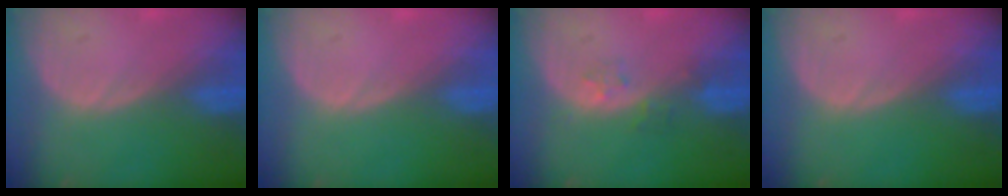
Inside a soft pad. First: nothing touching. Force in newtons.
{"total": 0.0}
{"total": 1.9, "press": 1.9, "slide": 0.2}
{"total": 0.0}